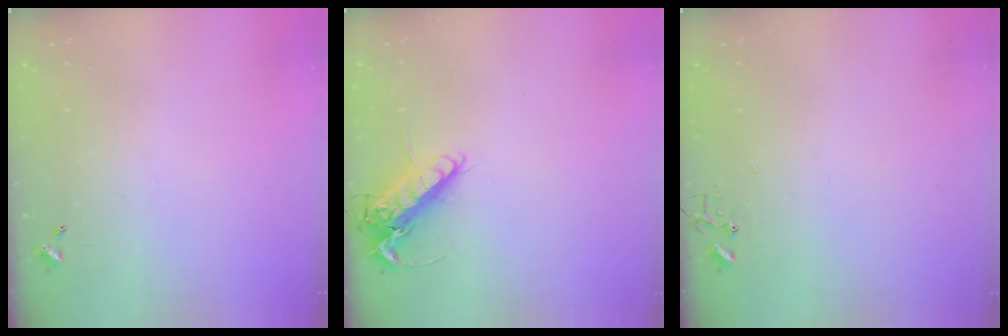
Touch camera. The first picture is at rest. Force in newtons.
{"total": 14.2, "press": 14.0, "slide": 2.2}
{"total": 0.0}